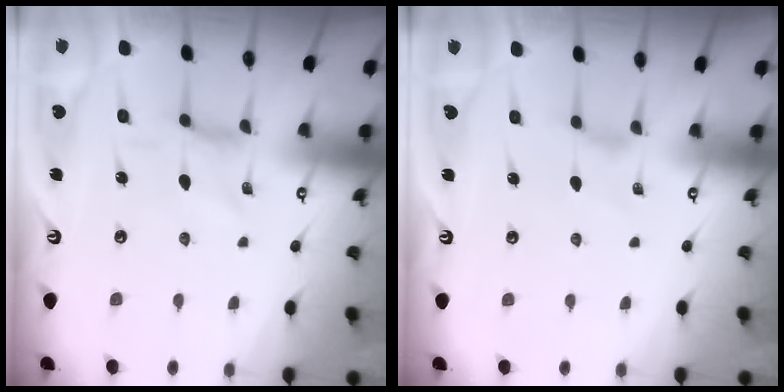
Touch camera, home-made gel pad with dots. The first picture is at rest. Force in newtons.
{"total": 0.0}